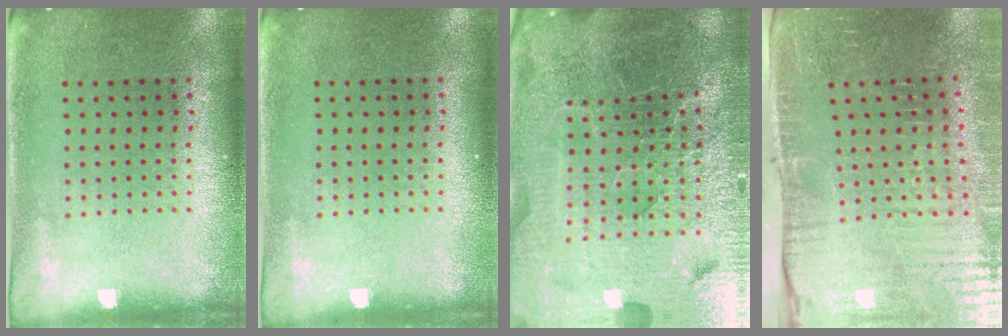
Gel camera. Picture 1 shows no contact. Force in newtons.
{"total": 0.0}
{"total": 7.1, "press": 6.2, "slide": 3.5}
{"total": 4.7, "press": 4.5, "slide": 1.5}